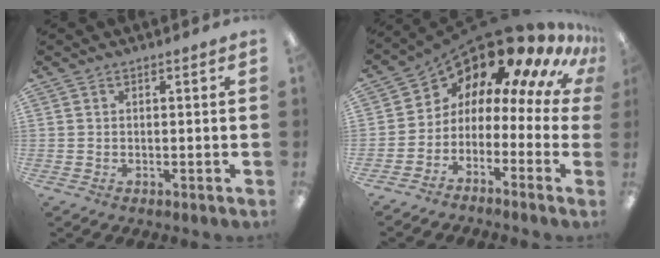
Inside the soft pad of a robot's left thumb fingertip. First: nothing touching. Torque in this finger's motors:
{"motor_torque": [-0.56, 1.72, -0.01, -0.02, 0.10]}